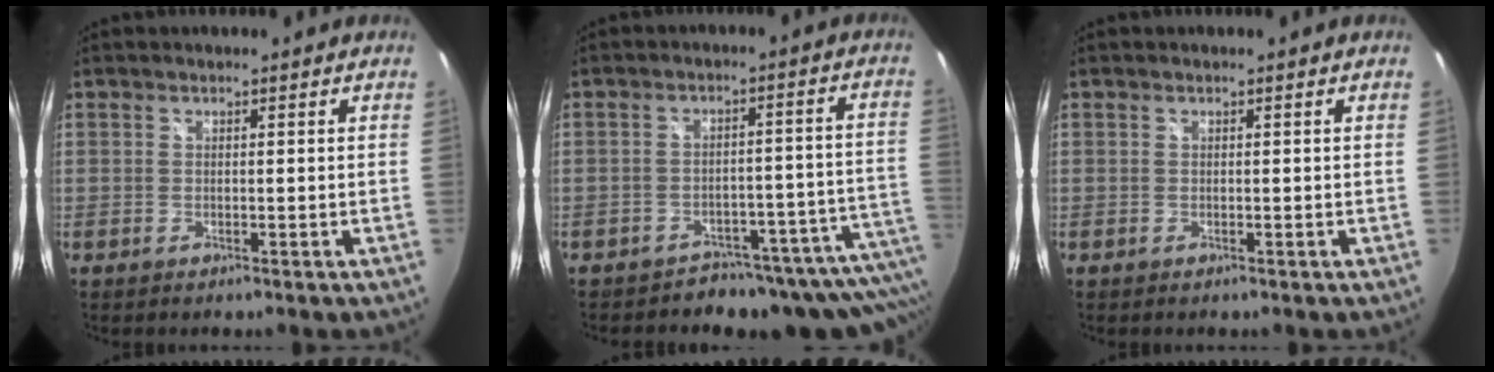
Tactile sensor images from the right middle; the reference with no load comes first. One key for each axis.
{"total": 15.8, "fx": -13.8, "fy": 5.9, "fz": 5.1, "tx": -0.035, "ty": 0.013, "tz": -0.181}
{"total": 0.0}